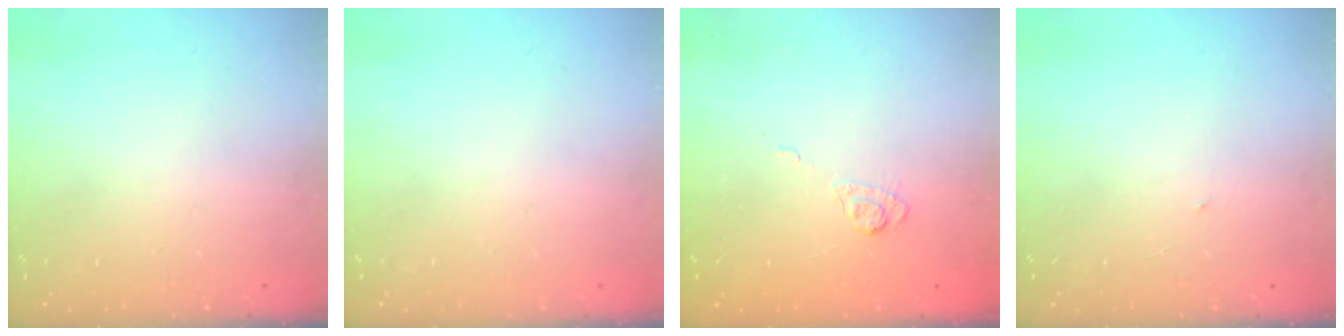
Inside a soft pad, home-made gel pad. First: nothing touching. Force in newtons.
{"total": 0.0}
{"total": 3.2, "press": 2.8, "slide": 1.5}
{"total": 0.6, "press": 0.6, "slide": 0.1}